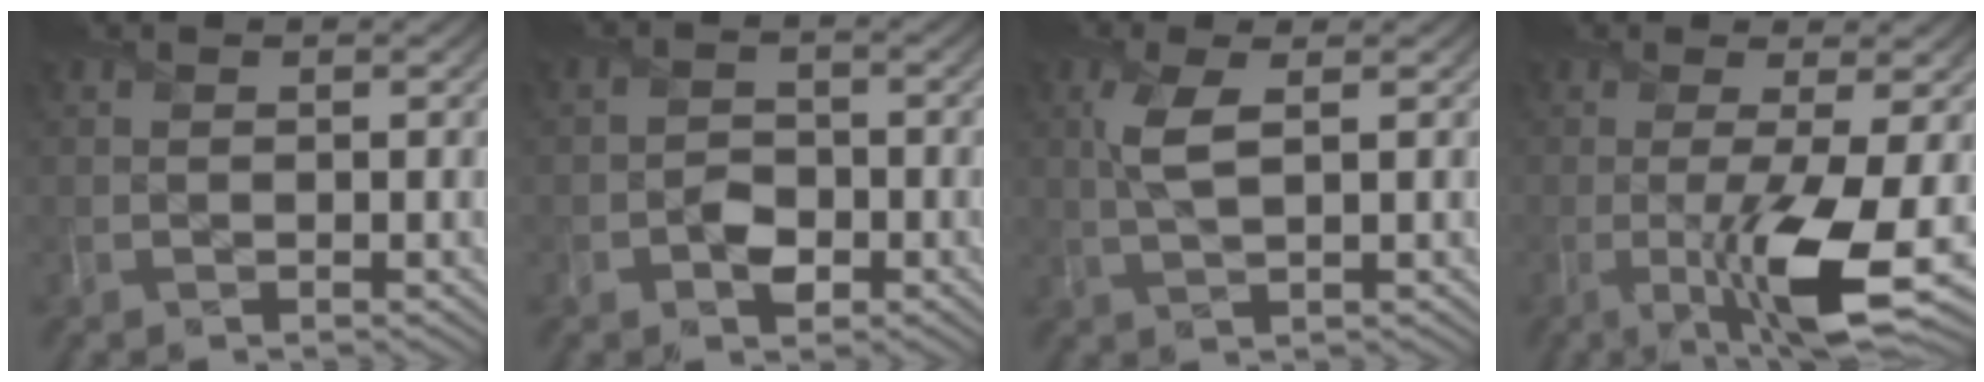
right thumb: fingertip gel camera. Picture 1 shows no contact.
{"total": 2.9, "force": [-1.4, 2.1, 1.4], "torque": [-0.021, -0.001, -0.027]}
{"total": 3.7, "force": [0.9, 1.1, 3.4], "torque": [-0.084, 0.004, 0.019]}
{"total": 8.8, "force": [-1.9, 1.7, 8.4], "torque": [-0.136, -0.010, -0.031]}